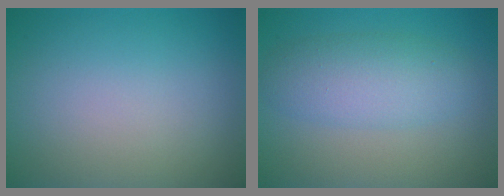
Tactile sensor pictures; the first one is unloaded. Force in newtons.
{"total": 4.3, "press": 4.3, "slide": 0.1}